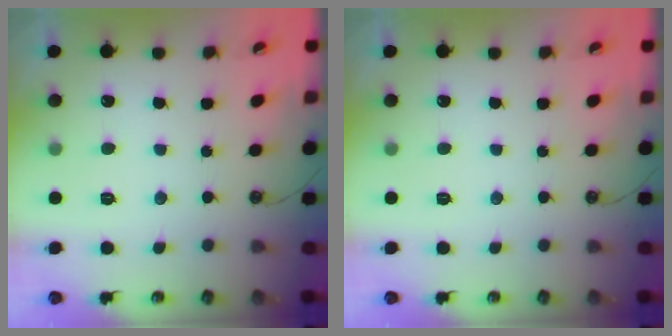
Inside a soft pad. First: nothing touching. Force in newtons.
{"total": 0.0}